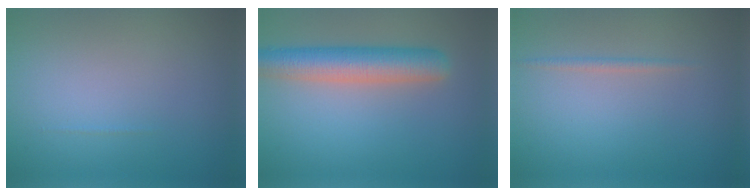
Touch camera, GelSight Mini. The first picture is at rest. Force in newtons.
{"total": 5.6, "press": 5.6, "slide": 0.1}
{"total": 0.8, "press": 0.8, "slide": 0.0}